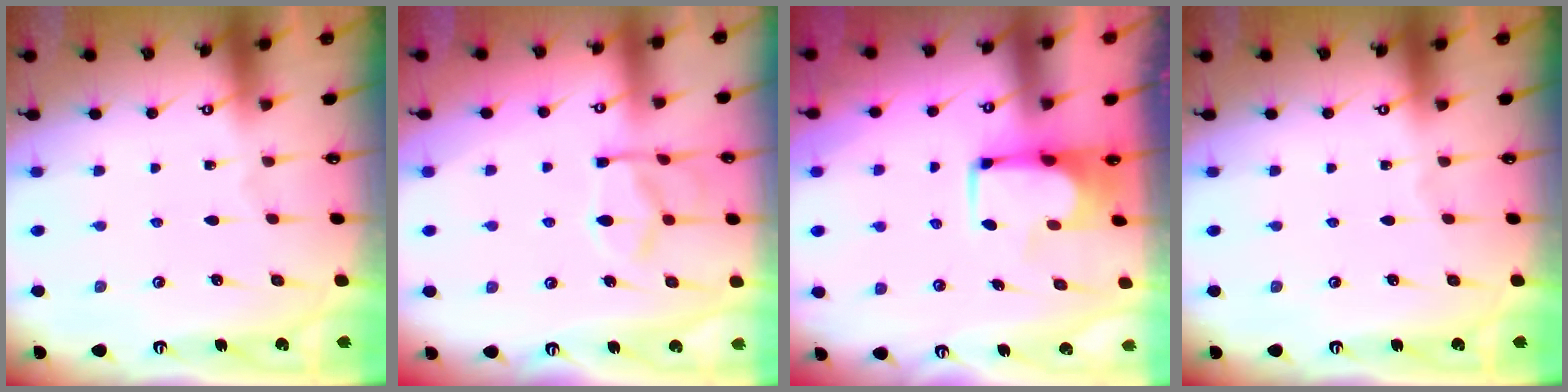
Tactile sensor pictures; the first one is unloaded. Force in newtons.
{"total": 11.1, "press": 11.0, "slide": 1.4}
{"total": 1.9, "press": 1.9, "slide": 0.2}
{"total": 0.0}